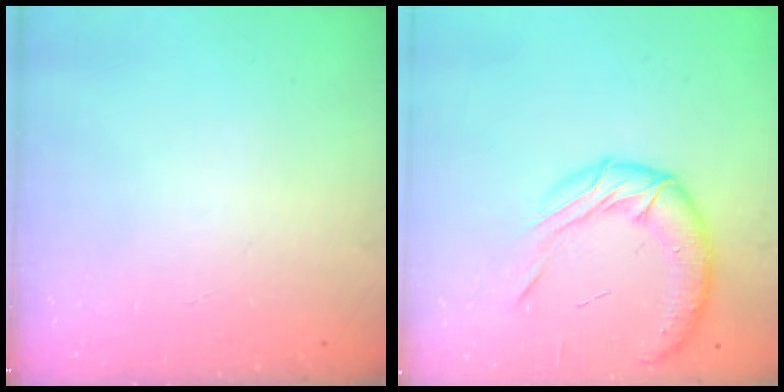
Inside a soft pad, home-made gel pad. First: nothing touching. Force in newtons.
{"total": 16.1, "press": 15.9, "slide": 2.5}